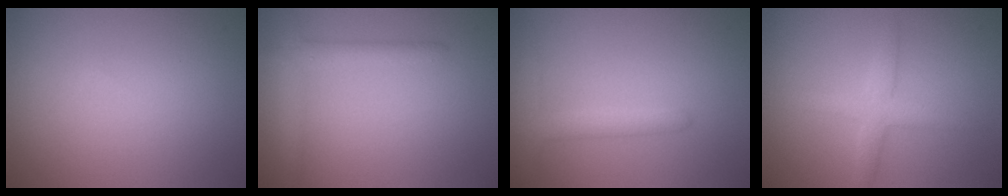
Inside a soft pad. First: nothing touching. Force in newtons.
{"total": 2.3, "press": 2.3, "slide": 0.1}
{"total": 2.4, "press": 2.4, "slide": 0.3}
{"total": 2.7, "press": 2.7, "slide": 0.1}